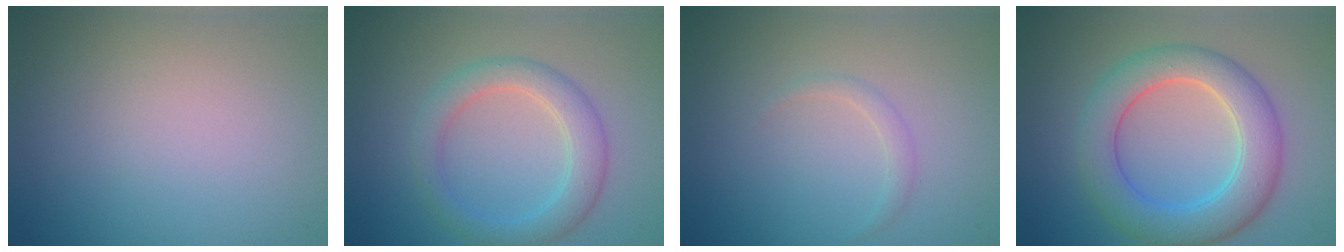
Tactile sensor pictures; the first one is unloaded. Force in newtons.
{"total": 3.7, "press": 3.7, "slide": 0.2}
{"total": 0.9, "press": 0.9, "slide": 0.0}
{"total": 6.7, "press": 6.7, "slide": 0.4}